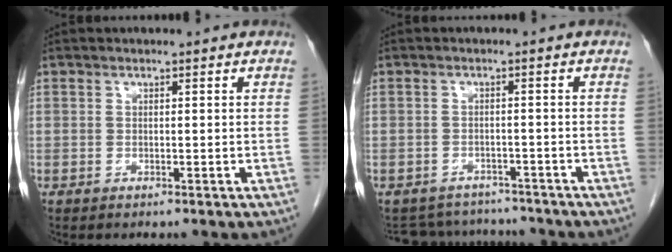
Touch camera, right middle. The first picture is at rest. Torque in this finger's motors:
{"motor_torque": [0.02, -0.01, -0.06, -0.03]}